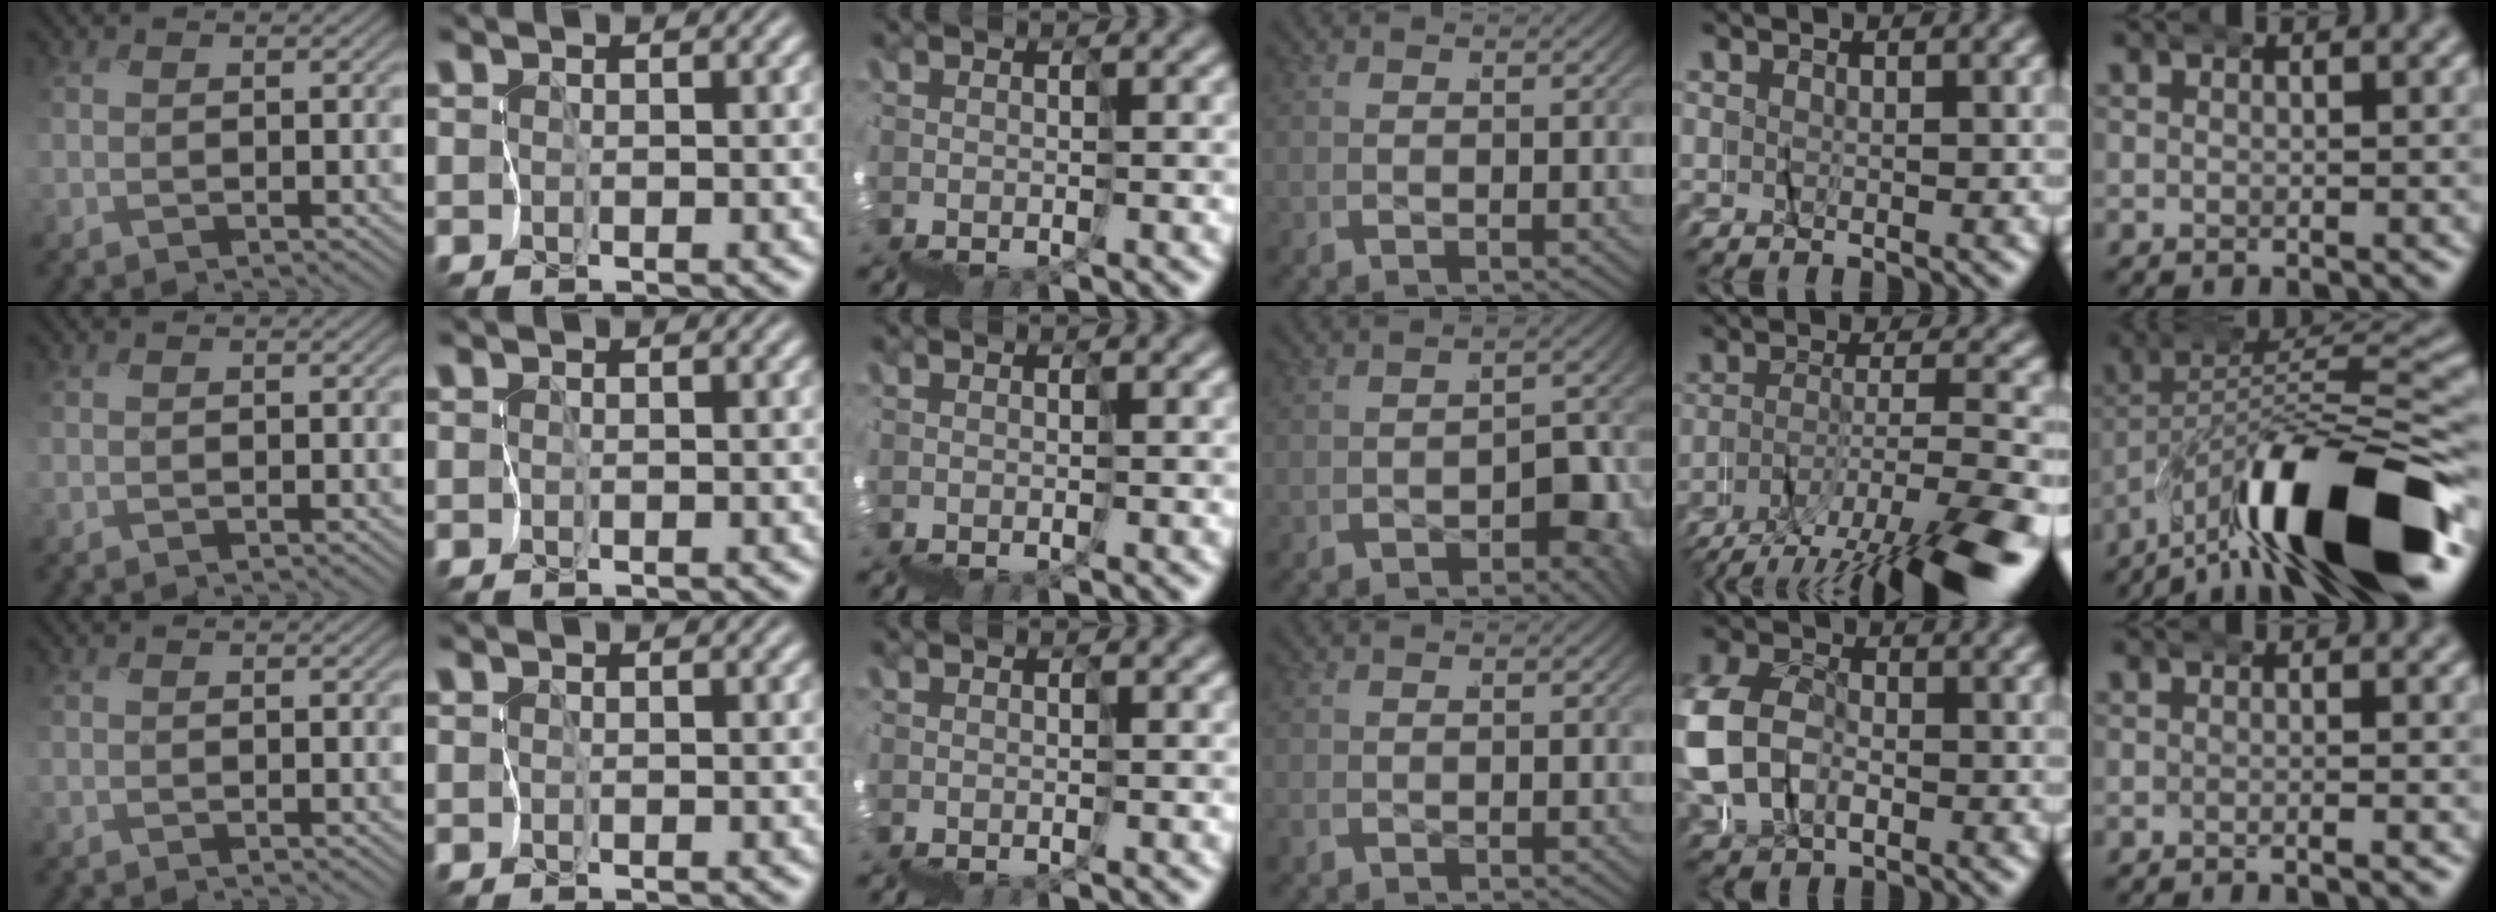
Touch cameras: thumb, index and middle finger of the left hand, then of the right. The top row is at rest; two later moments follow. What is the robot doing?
{"motion": "wrap", "object": "felt sheet"}